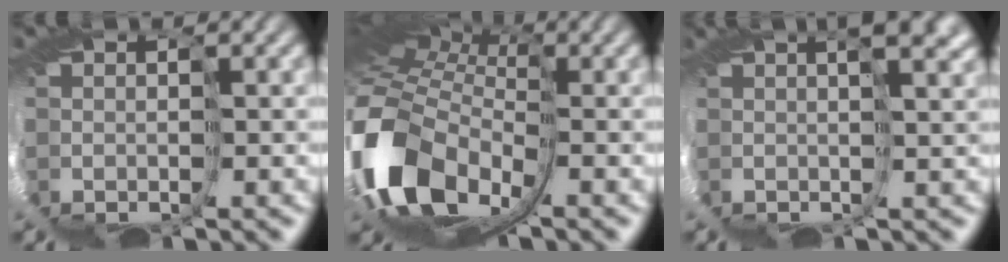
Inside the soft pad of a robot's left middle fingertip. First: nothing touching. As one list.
[{"total": 6.8, "force": [-0.2, 4.7, 4.9], "torque": [-0.166, -0.024, -0.006]}, {"total": 3.6, "force": [2.3, -1.5, 2.3], "torque": [-0.034, 0.005, 0.044]}]